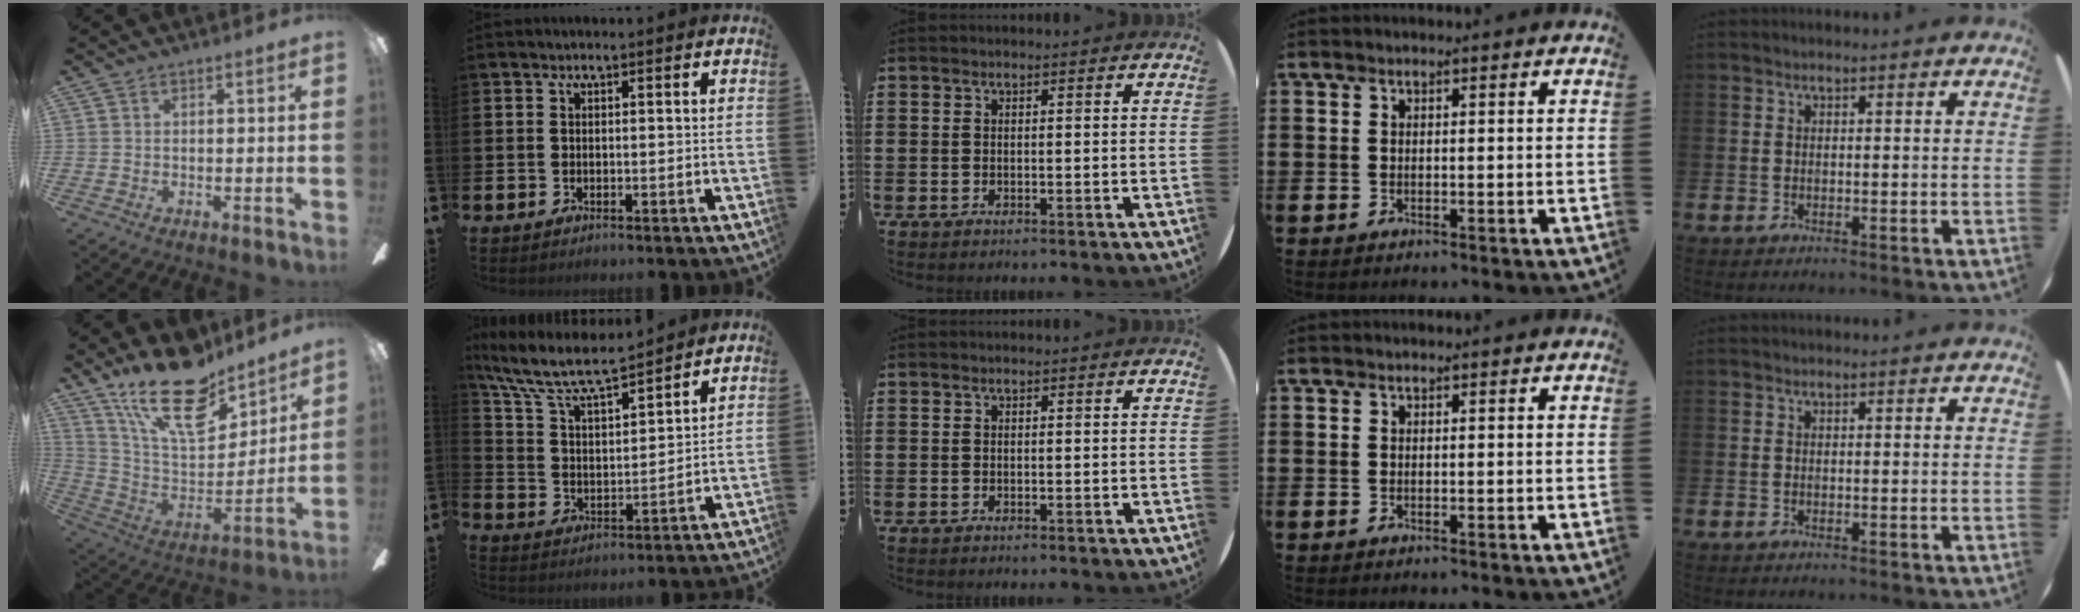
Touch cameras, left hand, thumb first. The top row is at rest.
{"thumb": {"total": 22.2, "force": [15.5, 9.3, 12.8], "torque": [-0.225, -0.095, 0.277]}, "index": {"total": 8.7, "force": [8.0, 1.4, 3.2], "torque": [-0.101, -0.047, 0.139]}}